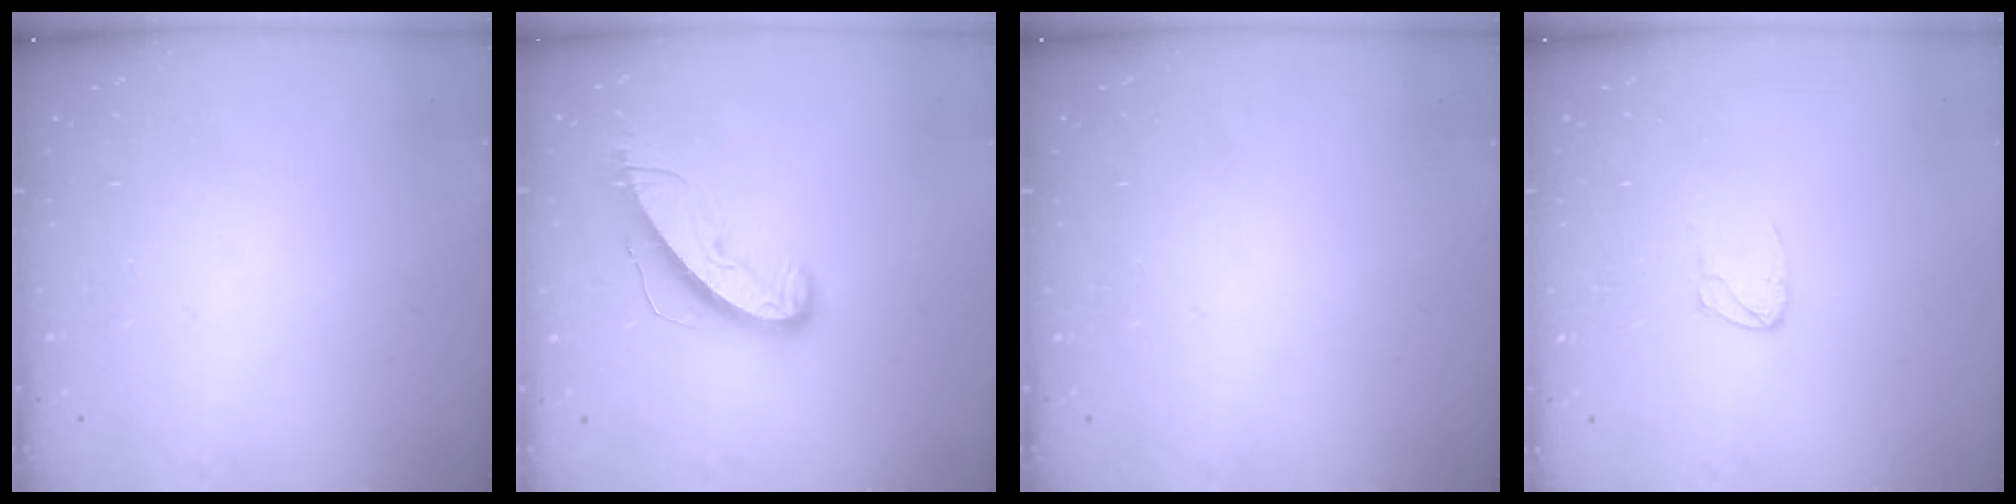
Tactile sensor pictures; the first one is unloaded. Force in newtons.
{"total": 9.4, "press": 9.4, "slide": 0.5}
{"total": 0.0}
{"total": 3.9, "press": 3.9, "slide": 0.3}